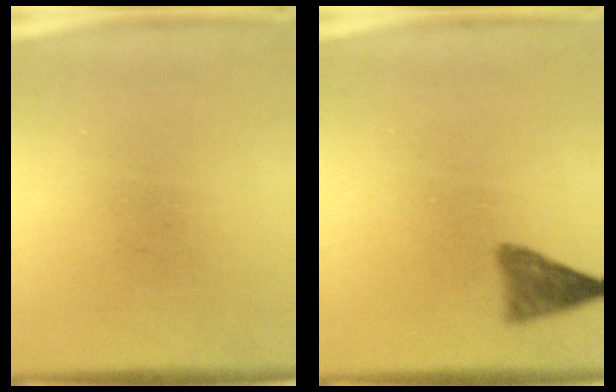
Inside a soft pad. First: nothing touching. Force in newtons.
{"total": 2.9}